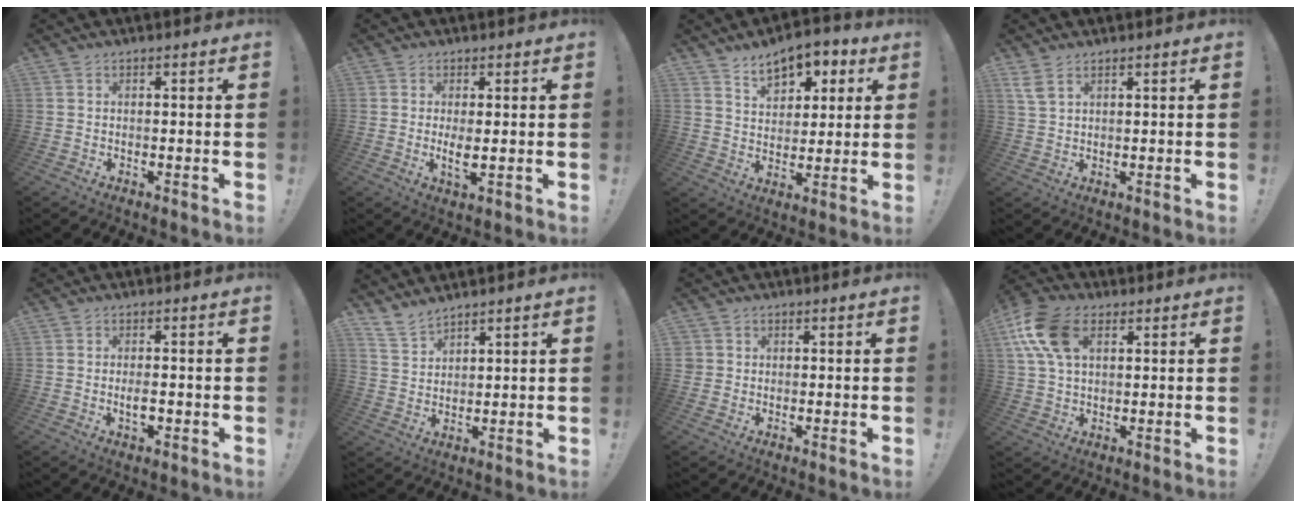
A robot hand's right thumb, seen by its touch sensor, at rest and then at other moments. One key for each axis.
{"total": 3.9, "fx": 0.3, "fy": 1.0, "fz": 3.8, "tx": -0.054, "ty": -0.015, "tz": 0.002}
{"total": 9.7, "fx": 6.2, "fy": 5.9, "fz": 4.5, "tx": -0.062, "ty": -0.038, "tz": 0.115}
{"total": 3.8, "fx": 2.4, "fy": 1.3, "fz": 2.6, "tx": -0.050, "ty": -0.009, "tz": 0.045}
{"total": 3.0, "fx": -0.8, "fy": 1.2, "fz": 2.7, "tx": -0.032, "ty": -0.001, "tz": -0.015}
{"total": 6.1, "fx": 5.4, "fy": 2.2, "fz": 1.7, "tx": -0.040, "ty": -0.032, "tz": 0.106}
{"total": 1.9, "fx": 0.5, "fy": 1.8, "fz": 0.2, "tx": -0.001, "ty": -0.002, "tz": 0.010}
{"total": 14.6, "fx": 5.5, "fy": 9.0, "fz": 10.1, "tx": -0.198, "ty": -0.005, "tz": 0.107}